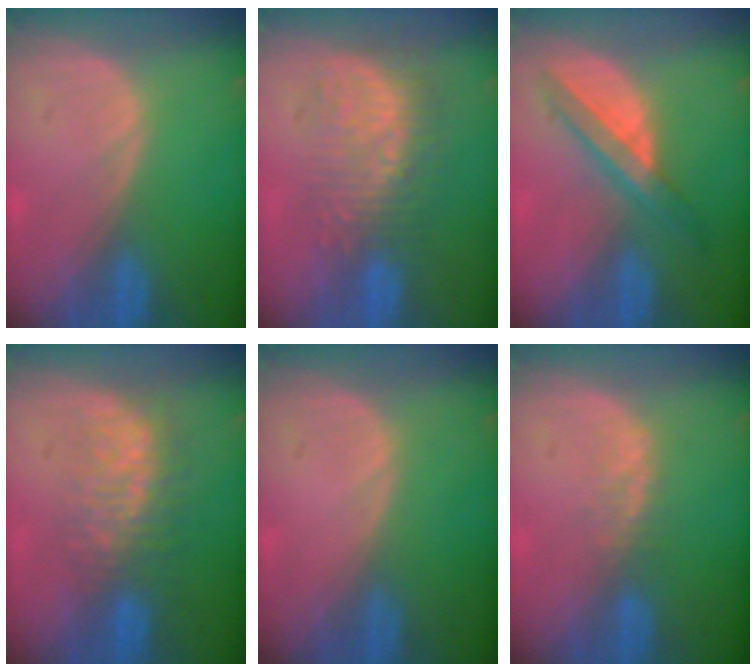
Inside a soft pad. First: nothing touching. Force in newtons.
{"total": 9.2, "press": 8.4, "slide": 3.9}
{"total": 5.7, "press": 5.6, "slide": 1.3}
{"total": 7.9, "press": 7.4, "slide": 2.6}
{"total": 0.0}
{"total": 1.9, "press": 1.8, "slide": 0.5}